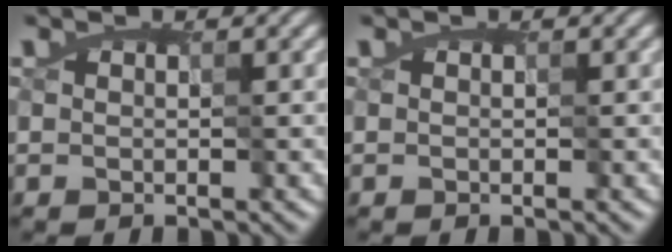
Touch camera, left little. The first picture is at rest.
{"total": 0.0}